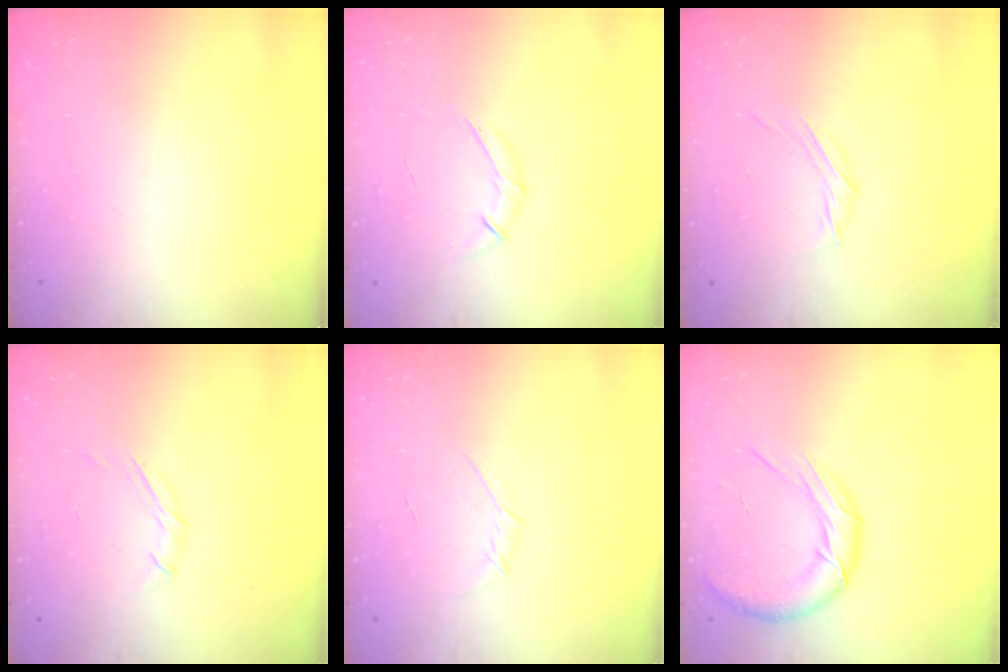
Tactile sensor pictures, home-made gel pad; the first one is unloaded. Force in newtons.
{"total": 6.3, "press": 6.2, "slide": 1.4}
{"total": 4.0, "press": 3.9, "slide": 1.0}
{"total": 3.9, "press": 3.7, "slide": 1.0}
{"total": 3.0, "press": 2.9, "slide": 0.6}
{"total": 13.2, "press": 13.1, "slide": 2.1}